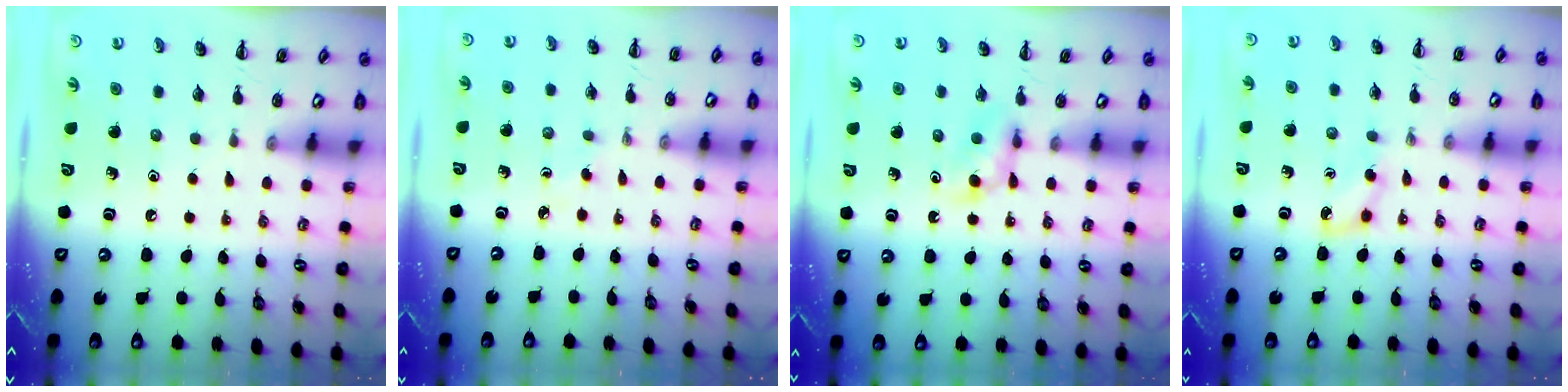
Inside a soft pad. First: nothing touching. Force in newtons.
{"total": 1.7, "press": 1.5, "slide": 0.8}
{"total": 4.9, "press": 4.7, "slide": 1.5}
{"total": 3.2, "press": 3.1, "slide": 0.9}